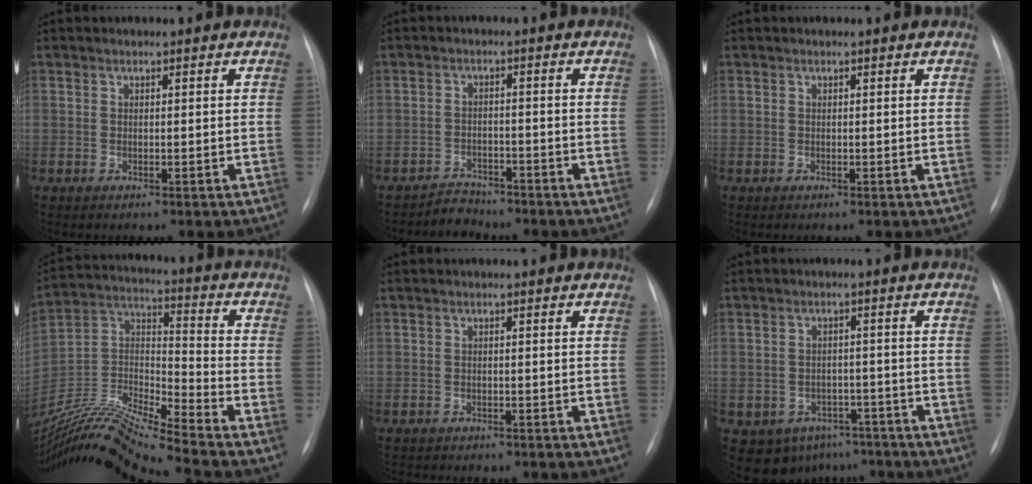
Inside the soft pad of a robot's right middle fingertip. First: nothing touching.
{"total": 3.0, "force": [-2.8, 0.7, -0.9], "torque": [0.015, -0.007, -0.047]}
{"total": 0.0}
{"total": 19.0, "force": [-17.2, -1.8, 7.9], "torque": [-0.168, 0.004, -0.318]}
{"total": 5.0, "force": [-4.4, 1.5, 1.8], "torque": [-0.025, -0.002, -0.054]}
{"total": 8.8, "force": [-5.8, 6.3, 1.9], "torque": [-0.023, 0.015, -0.070]}